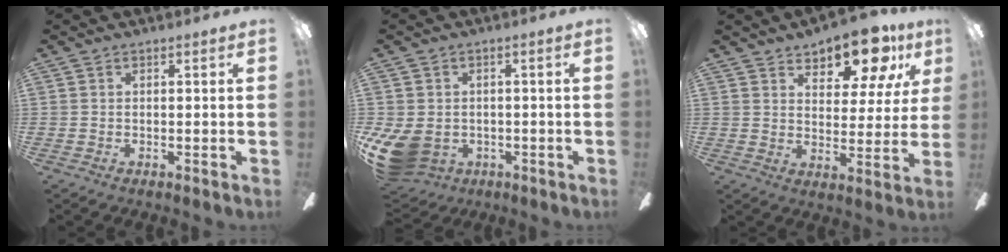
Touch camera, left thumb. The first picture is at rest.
{"total": 9.6, "force": [-3.2, 7.4, 5.1], "torque": [-0.124, 0.008, -0.056]}
{"total": 12.1, "force": [9.0, 5.4, 6.1], "torque": [-0.085, -0.053, 0.159]}